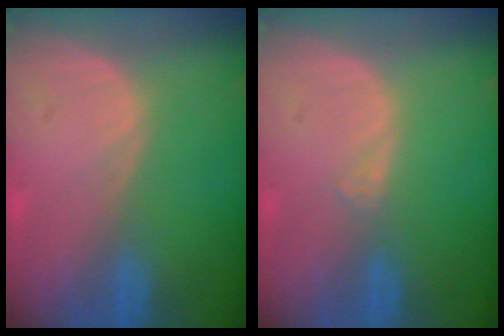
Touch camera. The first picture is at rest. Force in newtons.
{"total": 0.6, "press": 0.5, "slide": 0.2}